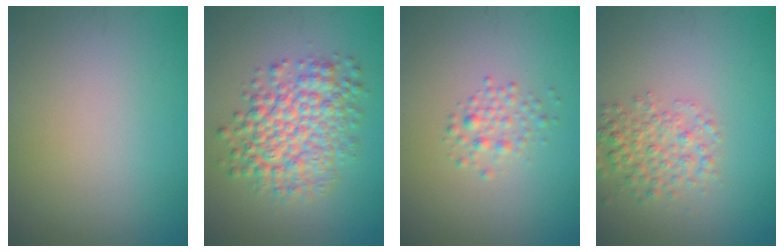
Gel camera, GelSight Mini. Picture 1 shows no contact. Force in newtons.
{"total": 6.4, "press": 6.4, "slide": 0.1}
{"total": 1.6, "press": 1.6, "slide": 0.0}
{"total": 3.2, "press": 3.2, "slide": 0.1}